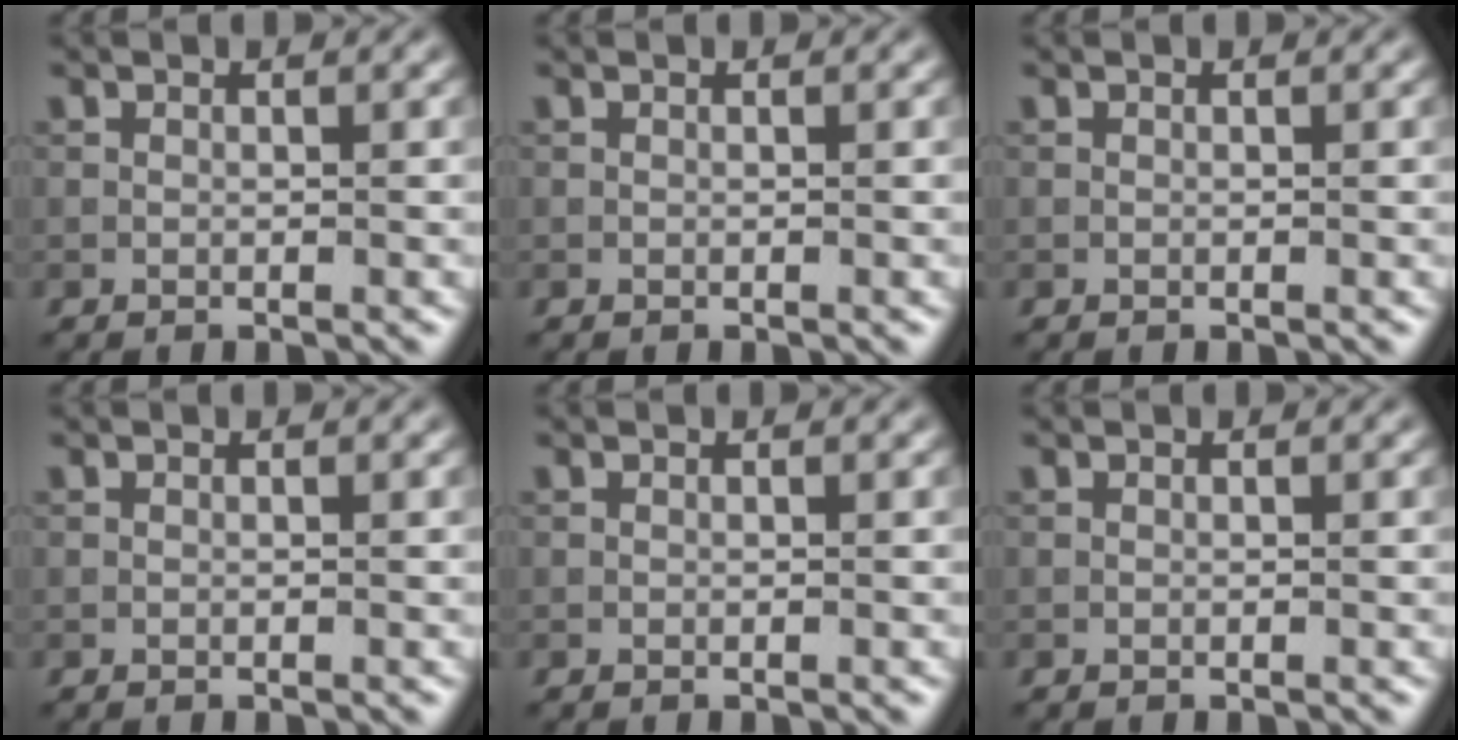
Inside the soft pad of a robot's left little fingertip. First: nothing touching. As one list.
[{"total": 0.0}, {"total": 0.0}, {"total": 0.0}, {"total": 0.0}, {"total": 0.0}]